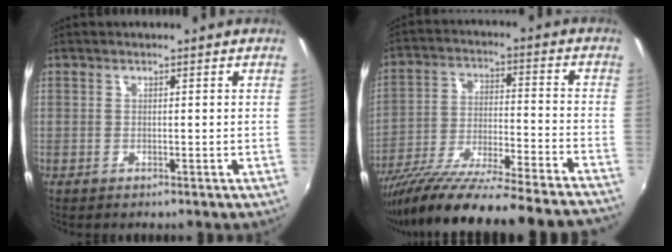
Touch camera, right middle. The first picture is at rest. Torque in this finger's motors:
{"motor_torque": [1.08, -1.06, 0.41, 0.21]}